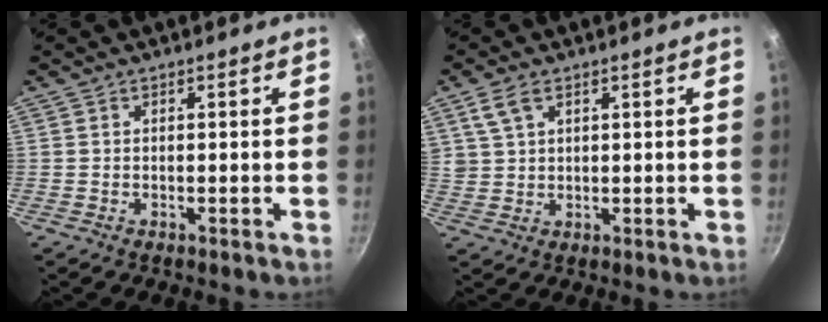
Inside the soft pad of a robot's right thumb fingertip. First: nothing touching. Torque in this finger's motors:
{"motor_torque": [0.03, 0.04, 0.45, 0.42, 0.19]}